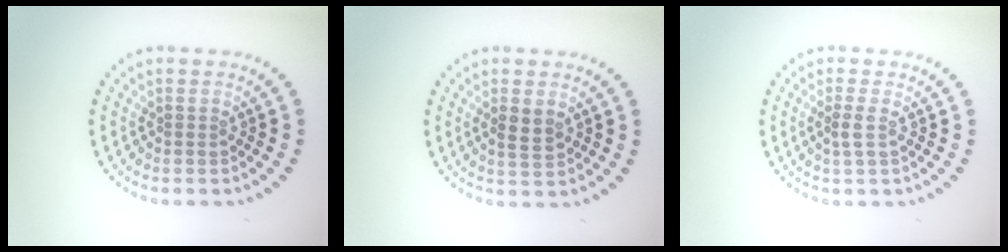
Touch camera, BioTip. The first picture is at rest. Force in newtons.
{"total": 2.0, "press": 2.0, "slide": 0.3}
{"total": 1.3, "press": 1.0, "slide": 0.8}